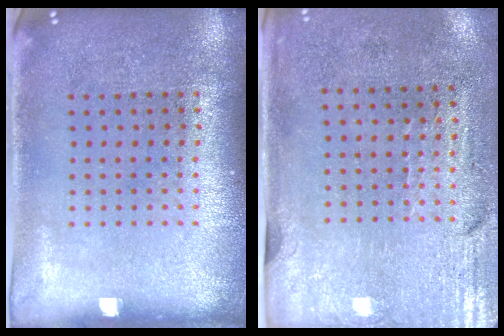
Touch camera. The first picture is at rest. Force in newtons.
{"total": 3.0, "press": 2.5, "slide": 1.6}